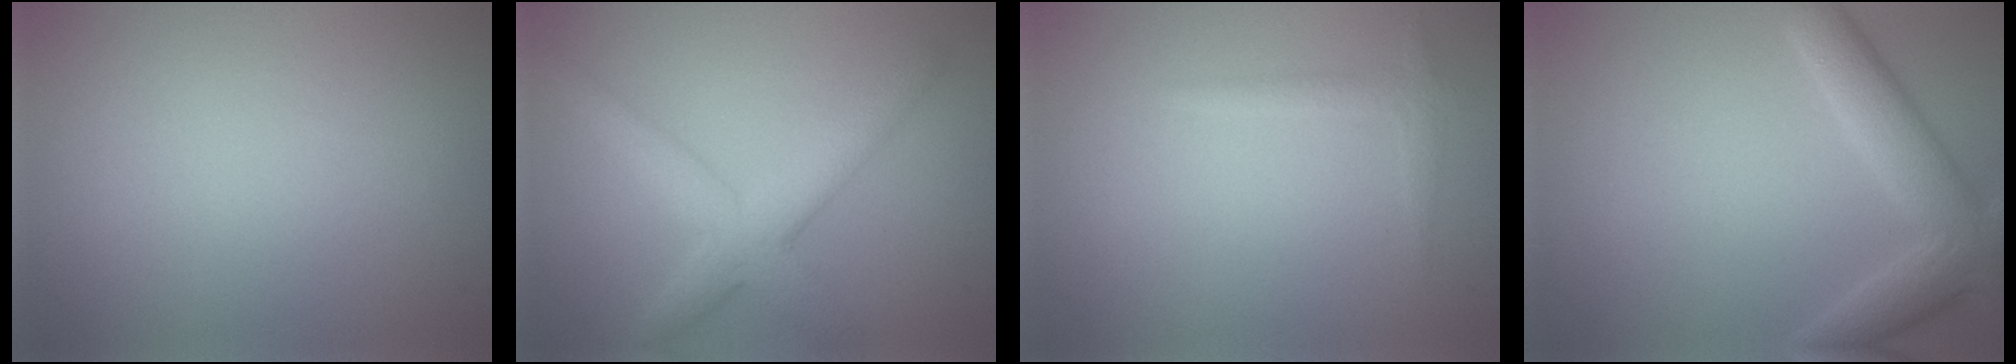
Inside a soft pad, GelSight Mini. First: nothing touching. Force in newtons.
{"total": 4.6, "press": 4.6, "slide": 0.1}
{"total": 1.2, "press": 1.2, "slide": 0.0}
{"total": 5.2, "press": 5.2, "slide": 0.4}